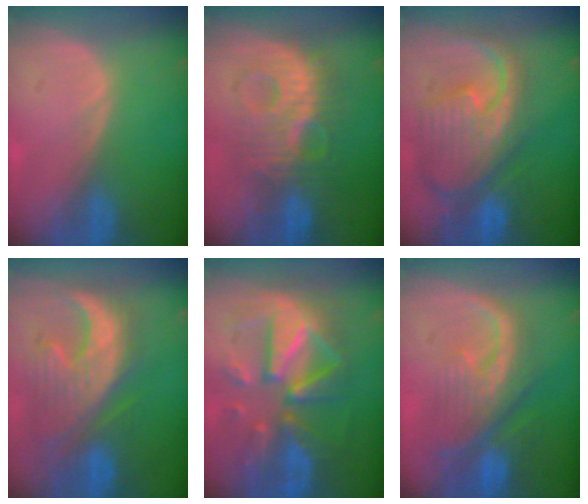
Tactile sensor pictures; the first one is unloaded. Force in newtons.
{"total": 9.4, "press": 9.4, "slide": 0.8}
{"total": 12.3, "press": 10.7, "slide": 6.1}
{"total": 11.3, "press": 10.8, "slide": 3.3}
{"total": 12.2, "press": 12.1, "slide": 1.1}
{"total": 10.1, "press": 9.0, "slide": 4.4}